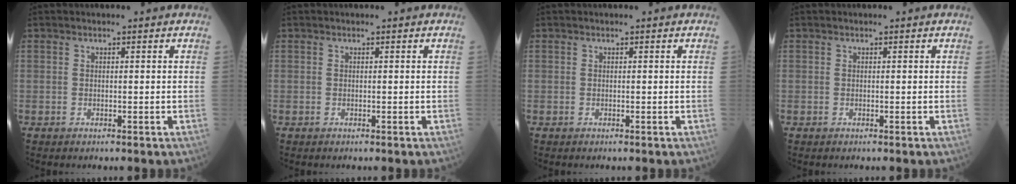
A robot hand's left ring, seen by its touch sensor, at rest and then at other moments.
{"total": 0.0}
{"total": 0.0}
{"total": 0.0}